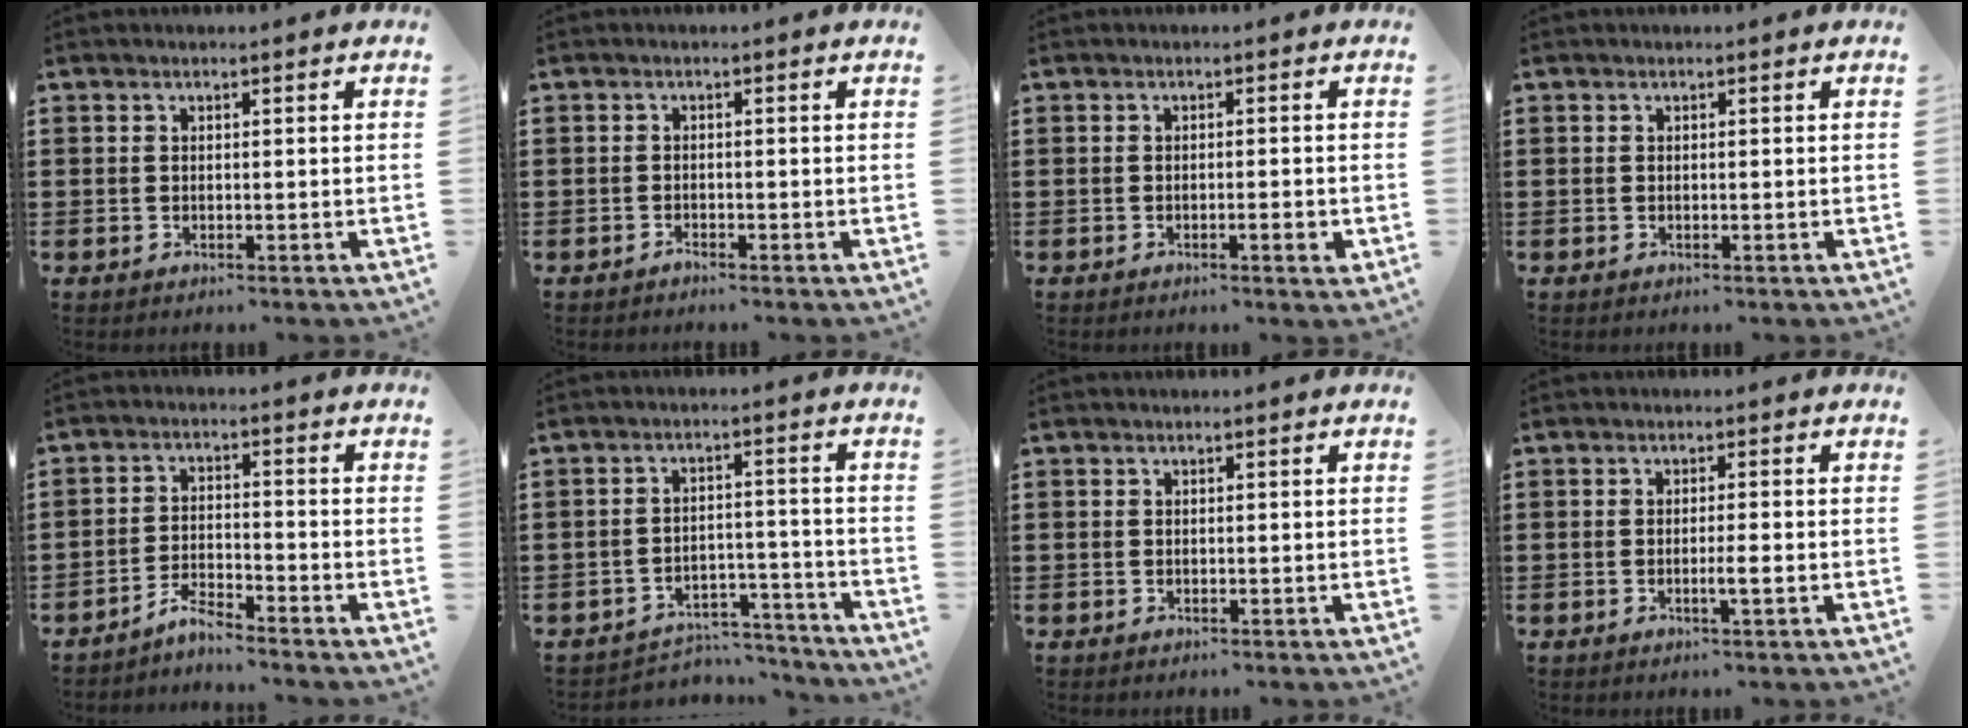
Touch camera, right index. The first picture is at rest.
{"total": 0.8, "force": [-0.8, 0.1, 0.1], "torque": [-0.004, 0.002, -0.017]}
{"total": 2.3, "force": [-0.9, 0.2, 2.1], "torque": [-0.033, -0.004, -0.015]}
{"total": 0.0}
{"total": 3.2, "force": [-3.2, 0.1, 0.4], "torque": [-0.021, 0.004, -0.068]}
{"total": 4.6, "force": [-4.4, 1.0, 0.9], "torque": [-0.025, 0.005, -0.091]}
{"total": 0.0}
{"total": 2.4, "force": [-0.8, -0.1, 2.2], "torque": [-0.036, -0.005, -0.015]}